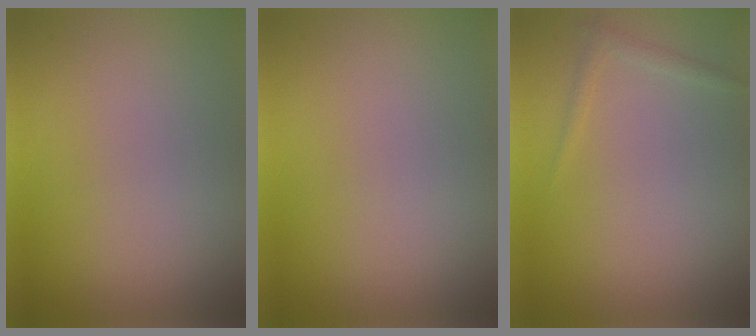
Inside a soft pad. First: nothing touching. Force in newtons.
{"total": 0.0}
{"total": 0.8, "press": 0.8, "slide": 0.1}